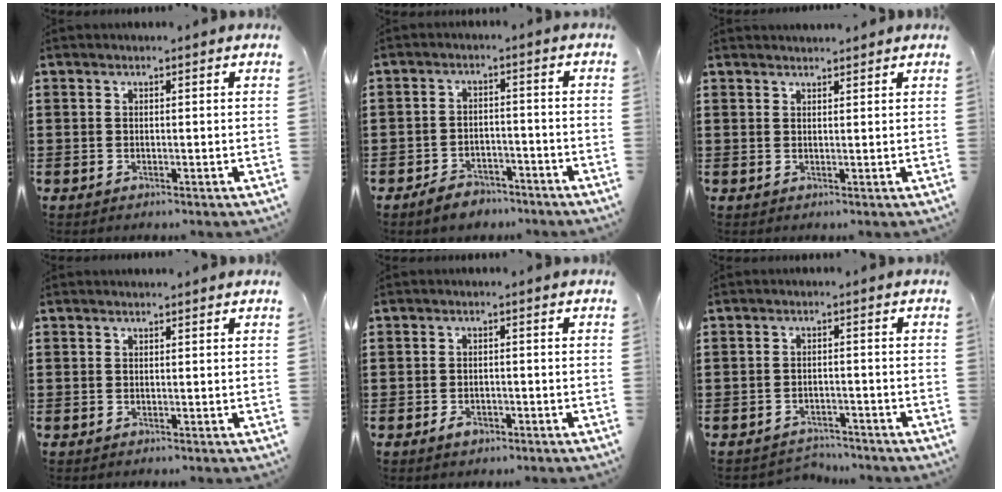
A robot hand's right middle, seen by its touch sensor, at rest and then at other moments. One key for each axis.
{"total": 3.4, "fx": -3.2, "fy": 1.0, "fz": 0.2, "tx": -0.007, "ty": 0.011, "tz": -0.067}
{"total": 1.3, "fx": 1.3, "fy": 0.0, "fz": -0.1, "tx": -0.002, "ty": -0.002, "tz": 0.027}
{"total": 0.0}
{"total": 1.6, "fx": -1.1, "fy": 0.9, "fz": 0.8, "tx": -0.017, "ty": 0.002, "tz": -0.022}
{"total": 2.5, "fx": -2.4, "fy": 0.4, "fz": -0.3, "tx": -0.002, "ty": 0.002, "tz": -0.053}